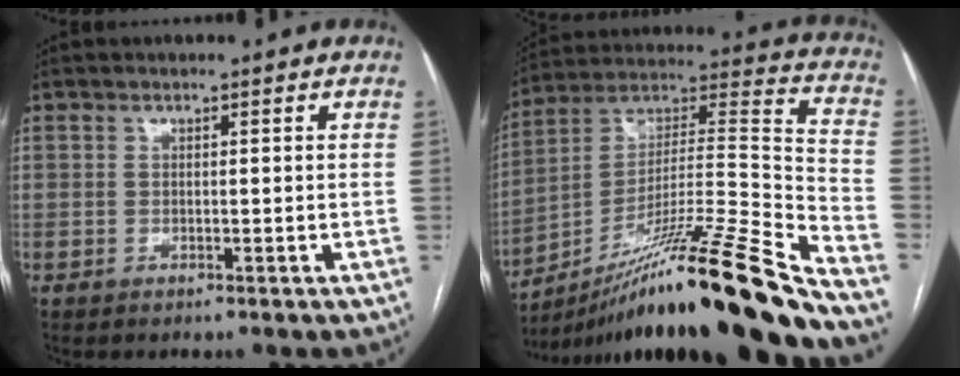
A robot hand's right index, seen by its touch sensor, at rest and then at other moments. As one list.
[{"total": 28.4, "force": [-21.0, -0.7, 19.1], "torque": [-0.254, -0.001, -0.357]}]